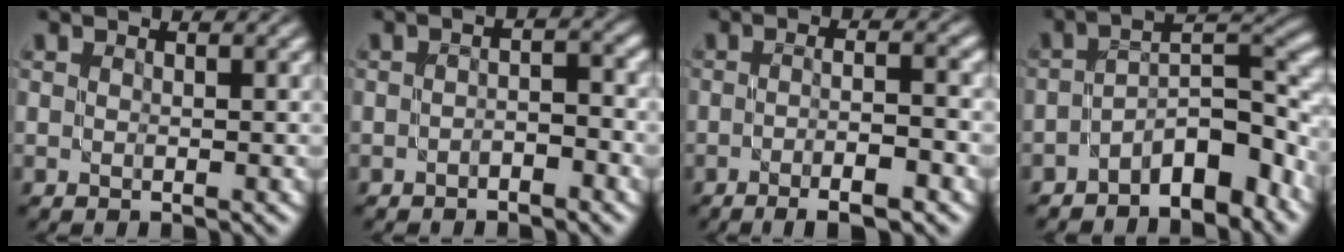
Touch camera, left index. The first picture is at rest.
{"total": 1.9, "force": [-1.2, 0.6, 1.3], "torque": [-0.020, 0.007, -0.023]}
{"total": 5.2, "force": [-2.3, 1.0, 4.6], "torque": [-0.066, 0.003, -0.033]}
{"total": 7.3, "force": [-4.3, 3.0, 5.1], "torque": [-0.057, 0.009, -0.081]}